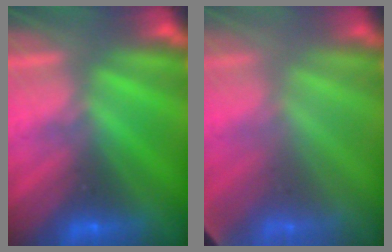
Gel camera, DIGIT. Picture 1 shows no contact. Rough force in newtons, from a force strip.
{"total": 1.8}